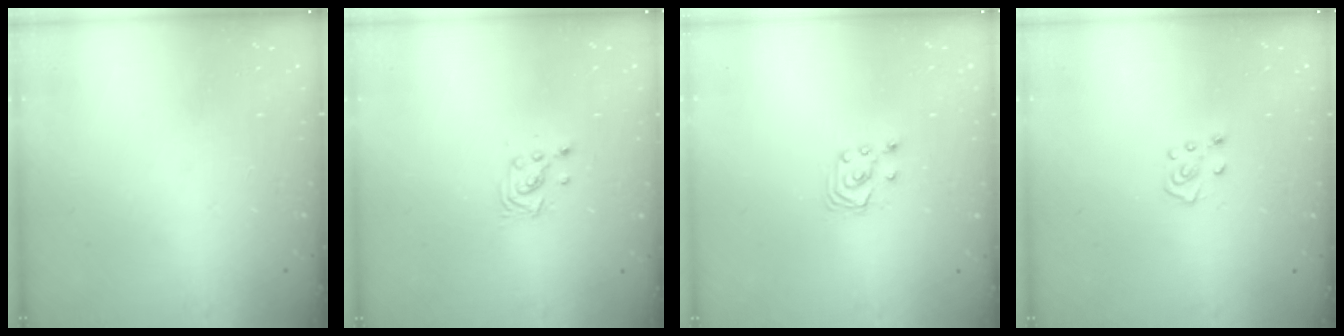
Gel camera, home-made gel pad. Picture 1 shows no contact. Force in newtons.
{"total": 3.0, "press": 2.9, "slide": 0.5}
{"total": 3.0, "press": 3.0, "slide": 0.3}
{"total": 4.6, "press": 4.6, "slide": 0.5}